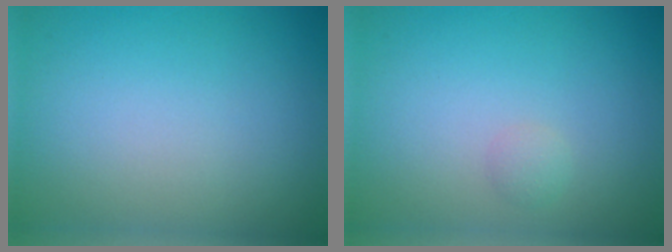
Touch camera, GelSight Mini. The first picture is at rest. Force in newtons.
{"total": 0.8, "press": 0.8, "slide": 0.0}